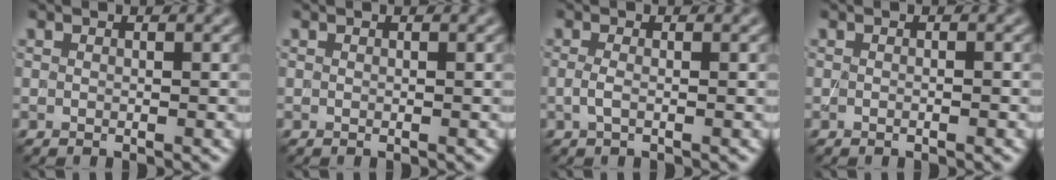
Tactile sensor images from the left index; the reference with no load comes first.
{"total": 0.0}
{"total": 1.0, "force": [-0.2, 0.3, 0.9], "torque": [-0.026, -0.004, -0.006]}
{"total": 1.3, "force": [0.2, 0.8, 1.0], "torque": [0.013, -0.004, -0.012]}